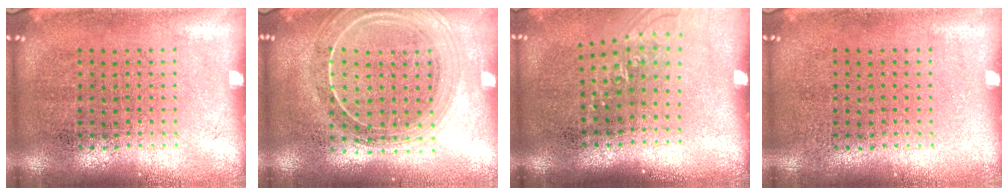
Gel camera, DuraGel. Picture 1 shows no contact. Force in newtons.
{"total": 2.0, "press": 1.7, "slide": 0.9}
{"total": 1.1, "press": 1.0, "slide": 0.6}
{"total": 0.0}